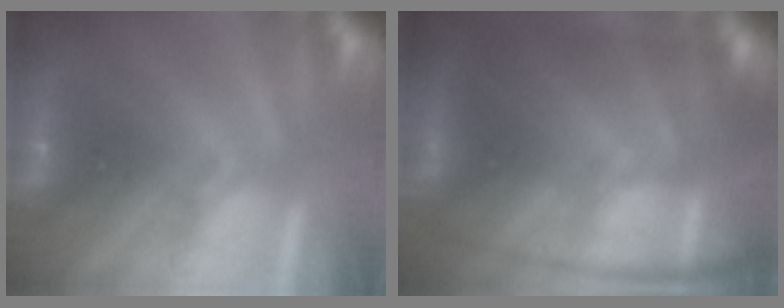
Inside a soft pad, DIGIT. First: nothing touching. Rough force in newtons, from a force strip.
{"total": 8.1}